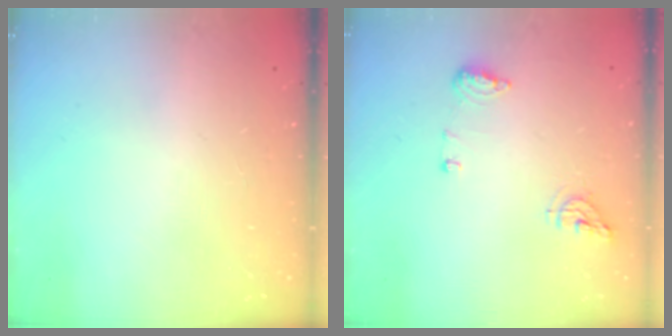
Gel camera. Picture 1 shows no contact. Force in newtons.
{"total": 7.9, "press": 7.8, "slide": 1.5}